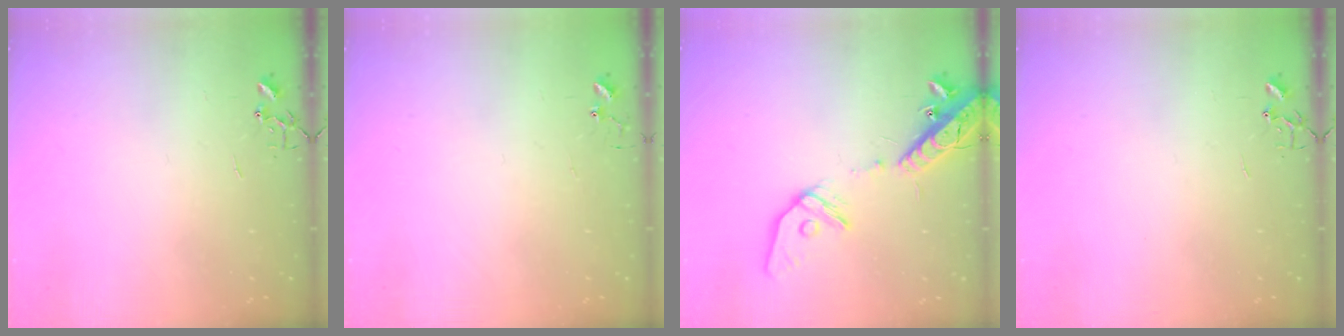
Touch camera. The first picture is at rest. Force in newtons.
{"total": 4.8, "press": 4.8, "slide": 0.2}
{"total": 16.7, "press": 16.3, "slide": 3.5}
{"total": 0.0}